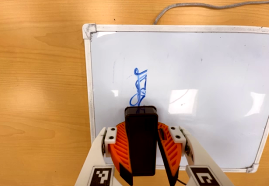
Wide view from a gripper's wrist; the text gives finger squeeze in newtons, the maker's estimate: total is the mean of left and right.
{"total": 11.0, "left": 10.5, "right": 11.6}